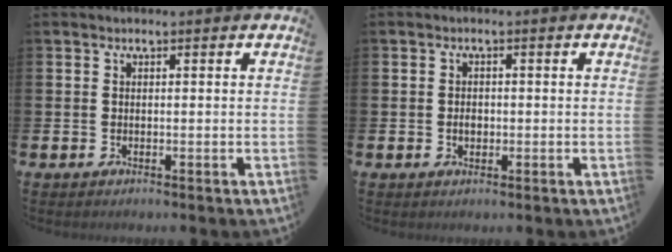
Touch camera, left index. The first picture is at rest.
{"total": 1.6, "force": [-0.2, 1.1, 1.1], "torque": [-0.012, 0.003, -0.008]}